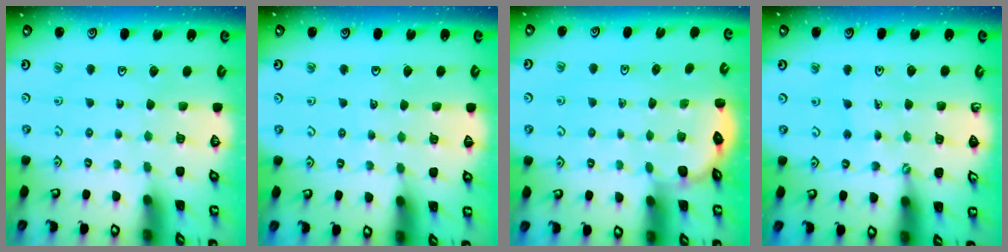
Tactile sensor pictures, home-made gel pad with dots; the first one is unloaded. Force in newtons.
{"total": 1.9, "press": 1.9, "slide": 0.2}
{"total": 3.0, "press": 2.6, "slide": 1.4}
{"total": 2.5, "press": 2.2, "slide": 1.3}